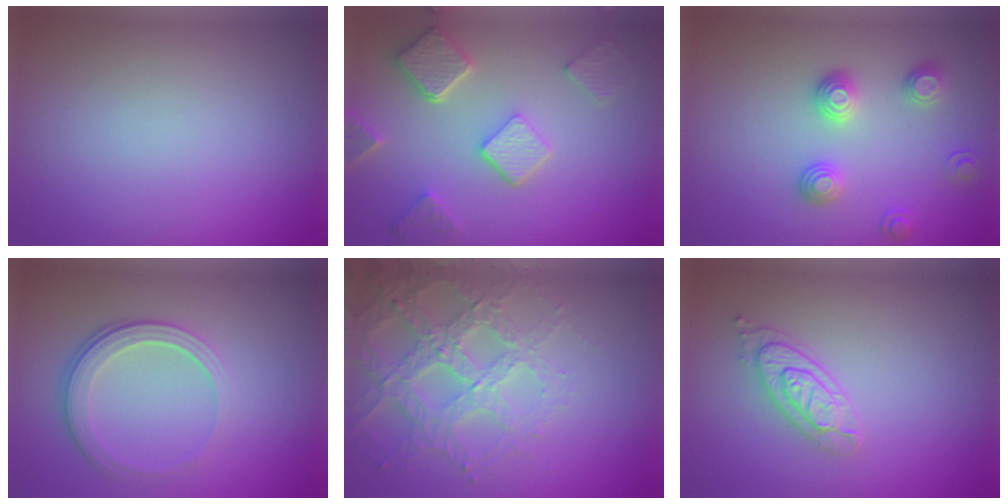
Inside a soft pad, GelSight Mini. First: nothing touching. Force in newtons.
{"total": 5.1, "press": 3.9, "slide": 3.2}
{"total": 2.9, "press": 2.5, "slide": 1.5}
{"total": 3.9, "press": 2.8, "slide": 2.8}
{"total": 4.7, "press": 4.1, "slide": 2.3}
{"total": 2.5, "press": 2.4, "slide": 0.6}